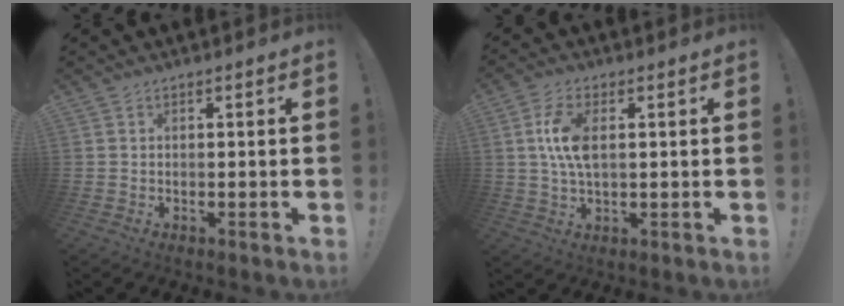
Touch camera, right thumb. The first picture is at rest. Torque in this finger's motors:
{"motor_torque": [0.21, 0.76, 1.22, -0.48, 0.10]}